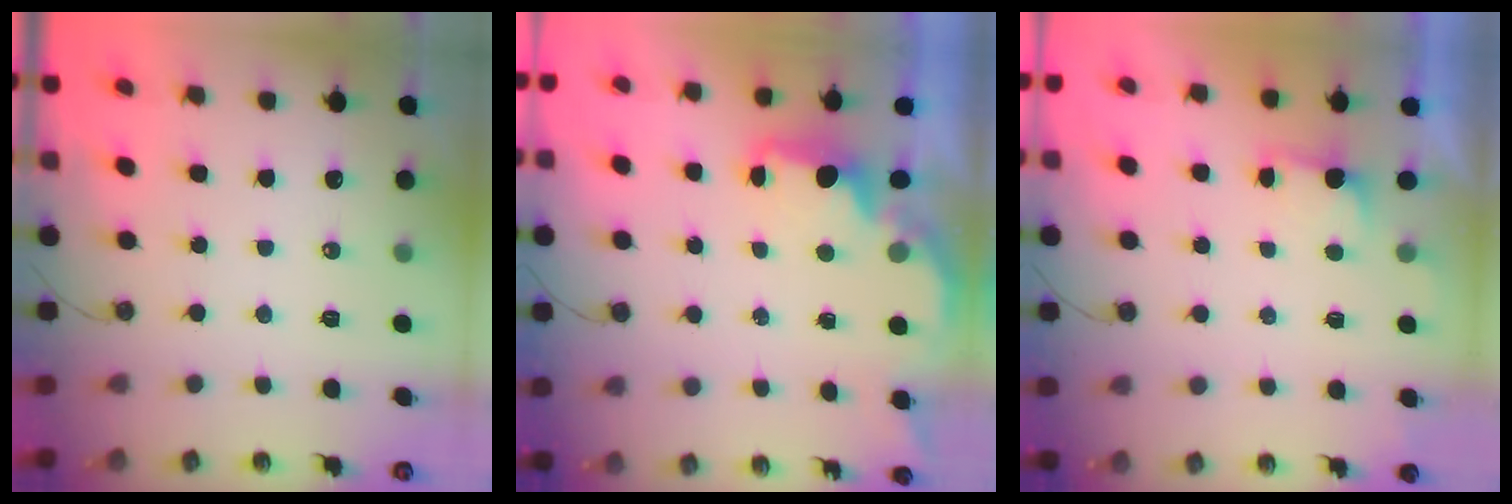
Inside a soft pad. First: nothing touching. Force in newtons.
{"total": 1.8, "press": 1.6, "slide": 0.7}
{"total": 1.2, "press": 0.9, "slide": 0.8}